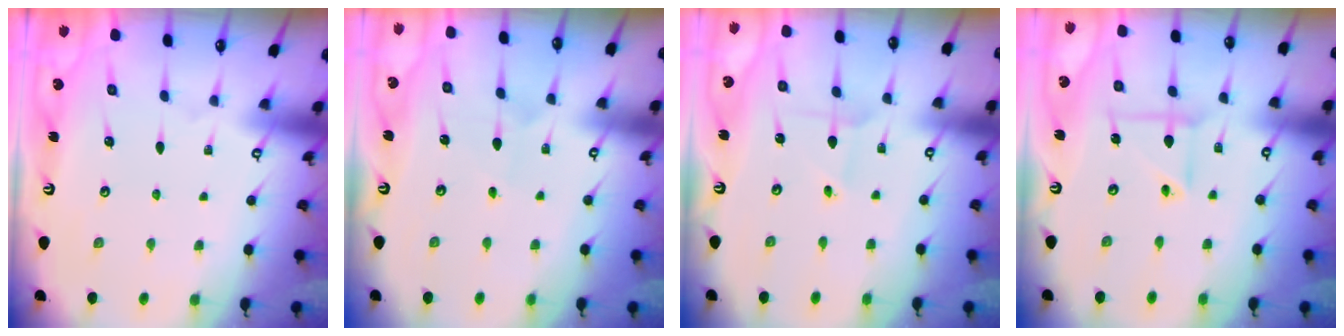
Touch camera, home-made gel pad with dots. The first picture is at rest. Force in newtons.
{"total": 3.1, "press": 3.1, "slide": 0.3}
{"total": 2.0, "press": 2.0, "slide": 0.1}
{"total": 5.0, "press": 4.8, "slide": 1.4}